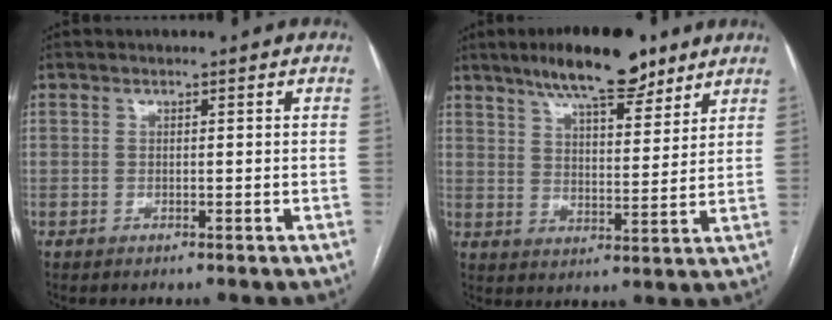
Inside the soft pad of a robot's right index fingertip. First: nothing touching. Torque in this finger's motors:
{"motor_torque": [0.27, 0.30, 0.41, 0.10]}